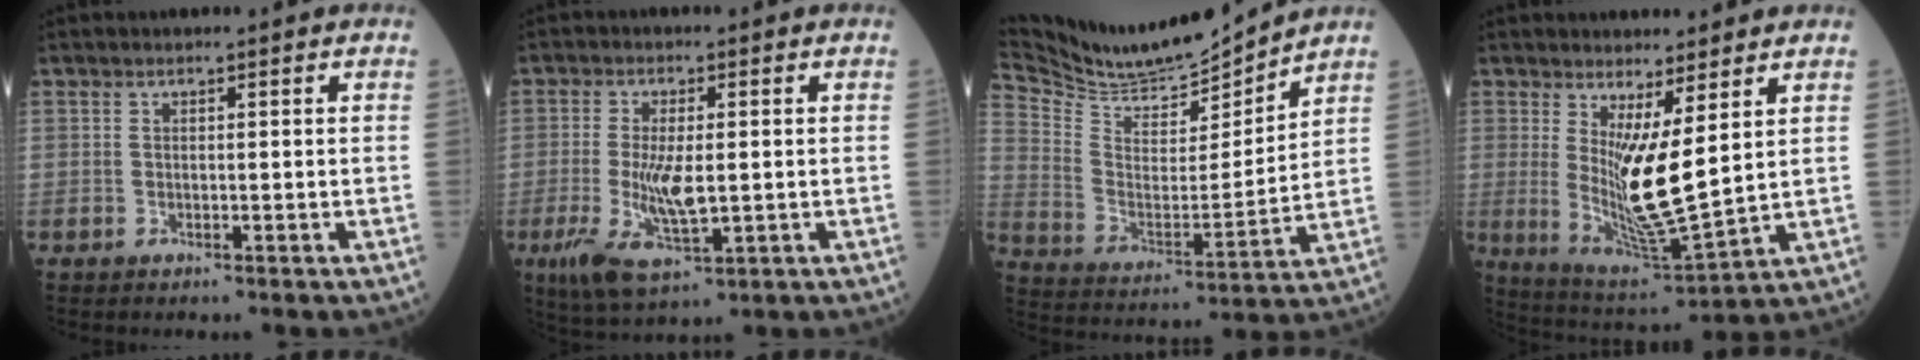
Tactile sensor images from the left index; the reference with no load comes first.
{"total": 7.9, "force": [-1.3, 2.4, 7.4], "torque": [-0.157, -0.017, -0.017]}
{"total": 14.1, "force": [13.9, 0.3, 2.4], "torque": [-0.068, -0.007, 0.253]}
{"total": 9.7, "force": [2.3, 0.9, 9.4], "torque": [-0.187, -0.038, 0.052]}